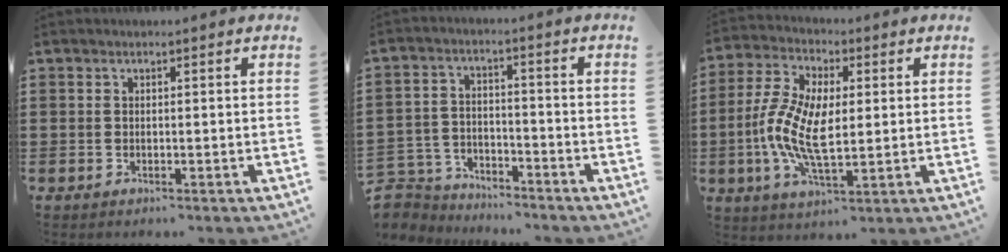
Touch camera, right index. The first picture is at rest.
{"total": 4.8, "force": [-4.6, 1.6, 0.0], "torque": [-0.022, 0.005, -0.101]}
{"total": 10.2, "force": [-0.8, 4.7, 9.0], "torque": [-0.197, 0.000, -0.017]}